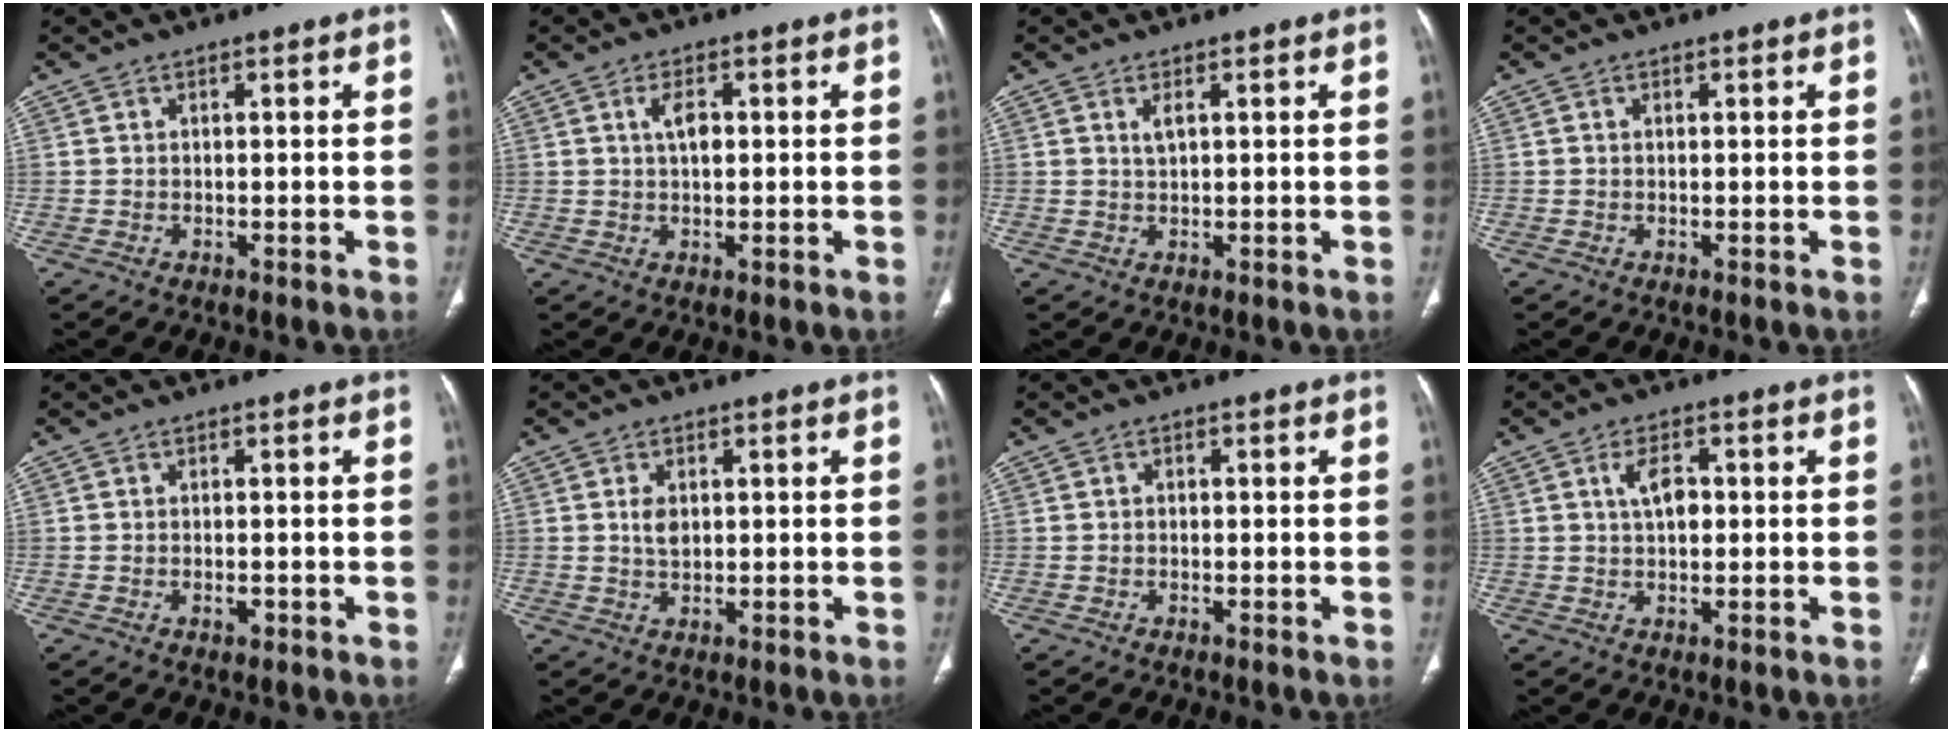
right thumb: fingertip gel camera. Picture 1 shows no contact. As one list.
[{"total": 3.5, "force": [0.7, 1.7, 3.0], "torque": [-0.054, 0.000, 0.012]}, {"total": 1.7, "force": [0.7, 0.7, 1.4], "torque": [-0.029, 0.000, 0.016]}, {"total": 0.0}, {"total": 1.3, "force": [-0.5, 0.8, 0.9], "torque": [-0.008, 0.002, -0.006]}, {"total": 3.0, "force": [0.5, 2.0, 2.1], "torque": [-0.033, -0.003, 0.011]}, {"total": 0.6, "force": [-0.1, 0.6, 0.3], "torque": [0.000, 0.003, -0.006]}, {"total": 4.6, "force": [0.8, 2.5, 3.8], "torque": [-0.067, 0.002, 0.013]}]